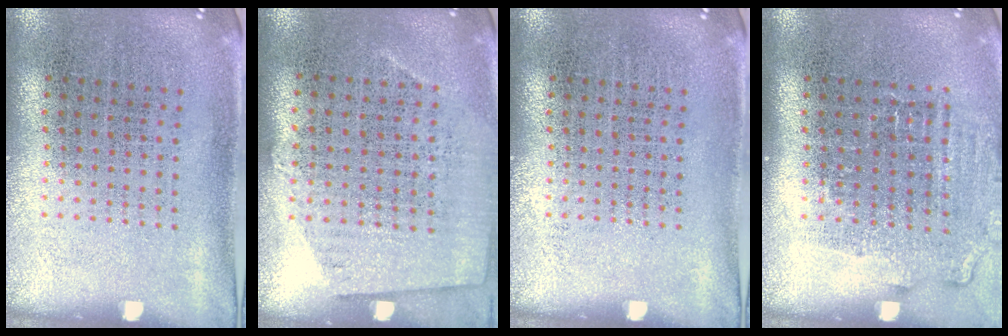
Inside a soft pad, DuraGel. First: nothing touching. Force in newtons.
{"total": 0.7, "press": 0.4, "slide": 0.5}
{"total": 0.0}
{"total": 1.3, "press": 1.1, "slide": 0.6}